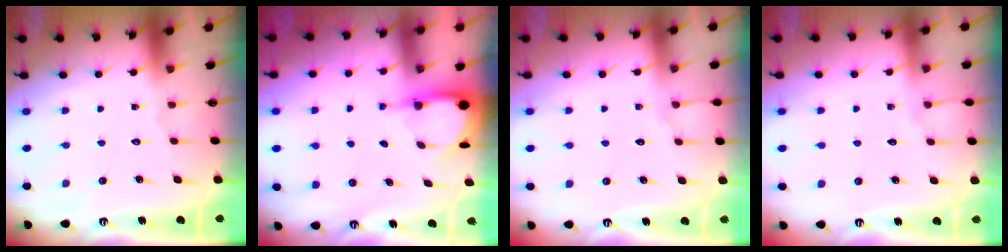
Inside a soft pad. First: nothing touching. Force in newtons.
{"total": 3.9, "press": 3.9, "slide": 0.2}
{"total": 2.6, "press": 2.6, "slide": 0.4}
{"total": 2.6, "press": 2.6, "slide": 0.4}